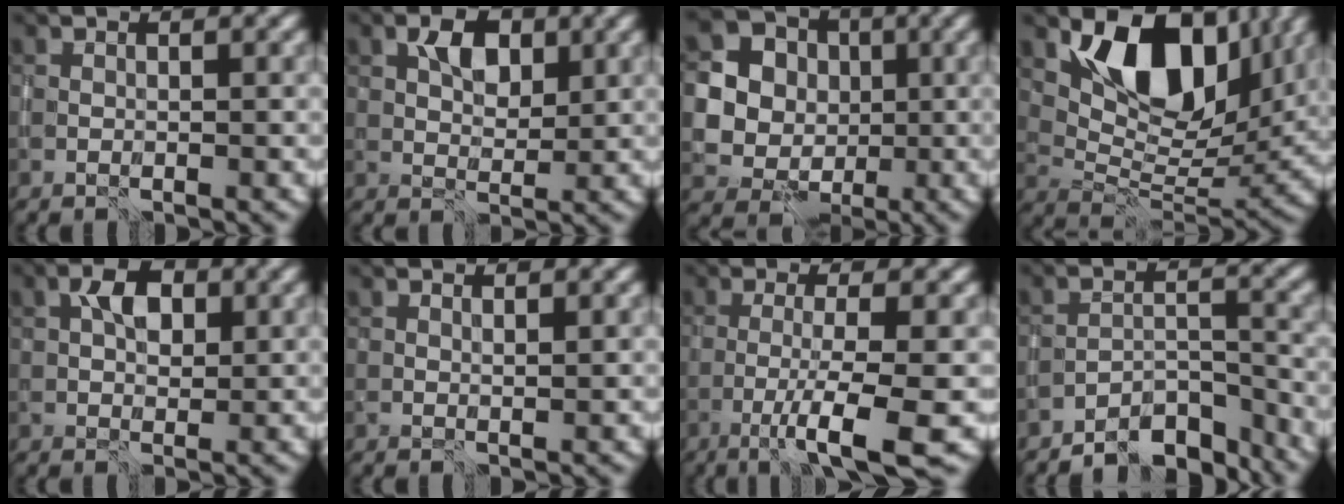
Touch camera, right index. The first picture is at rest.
{"total": 3.2, "force": [1.4, 2.0, 2.1], "torque": [-0.035, 0.003, 0.023]}
{"total": 10.7, "force": [1.6, 10.0, 3.6], "torque": [-0.112, 0.015, 0.020]}
{"total": 10.5, "force": [4.9, 6.2, 6.9], "torque": [-0.103, -0.016, 0.096]}
{"total": 3.6, "force": [1.1, 2.3, 2.5], "torque": [-0.043, 0.006, 0.017]}
{"total": 0.9, "force": [0.8, 0.1, 0.3], "torque": [-0.004, -0.002, 0.015]}
{"total": 6.7, "force": [-2.5, 1.0, 6.1], "torque": [-0.086, -0.003, -0.053]}
{"total": 5.2, "force": [-4.9, 1.2, 1.2], "torque": [-0.008, 0.006, -0.088]}